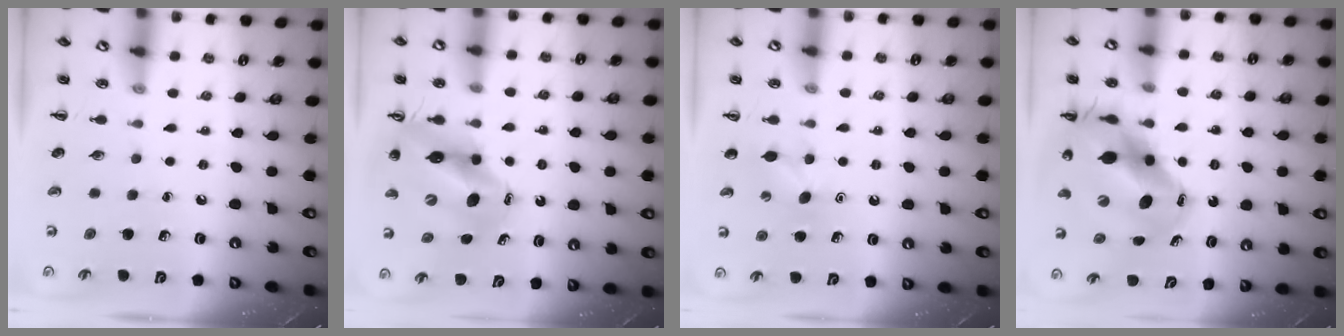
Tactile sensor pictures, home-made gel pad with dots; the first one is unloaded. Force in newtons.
{"total": 12.8, "press": 12.3, "slide": 3.8}
{"total": 6.0, "press": 5.7, "slide": 1.7}
{"total": 14.5, "press": 13.9, "slide": 4.0}